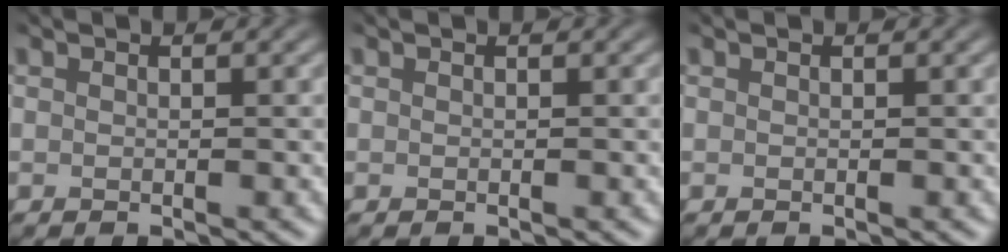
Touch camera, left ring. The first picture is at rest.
{"total": 0.0}
{"total": 0.0}